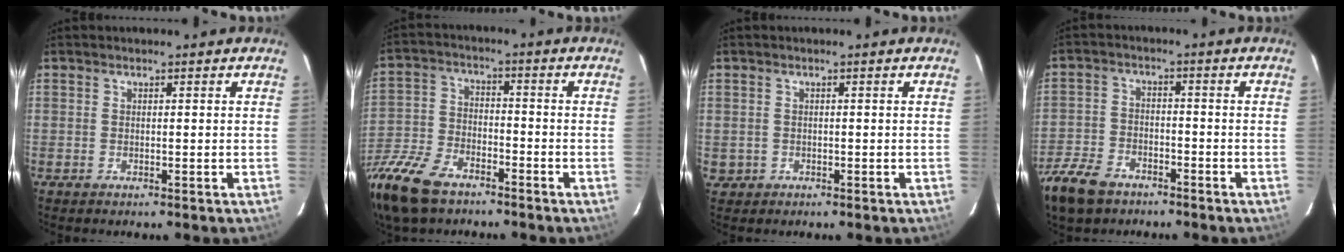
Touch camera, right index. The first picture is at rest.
{"total": 17.4, "force": [-12.2, 8.4, 9.0], "torque": [-0.230, -0.020, -0.238]}
{"total": 1.9, "force": [-0.3, 1.8, 0.2], "torque": [-0.006, 0.001, 0.000]}
{"total": 11.1, "force": [-7.6, 6.4, 5.0], "torque": [-0.143, -0.005, -0.145]}